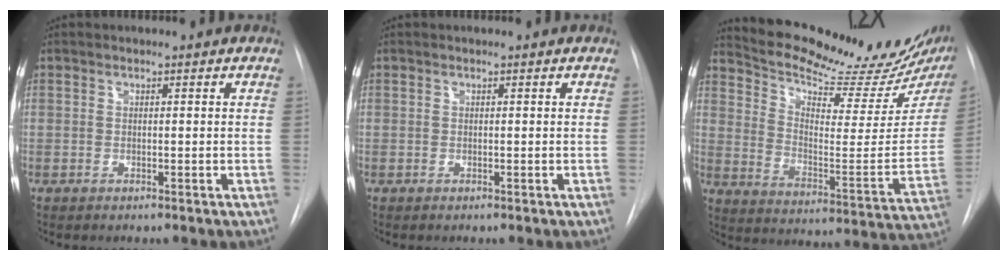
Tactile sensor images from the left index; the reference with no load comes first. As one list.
[{"total": 0.0}, {"total": 26.2, "force": [22.9, 4.8, 11.9], "torque": [-0.190, -0.081, 0.303]}]